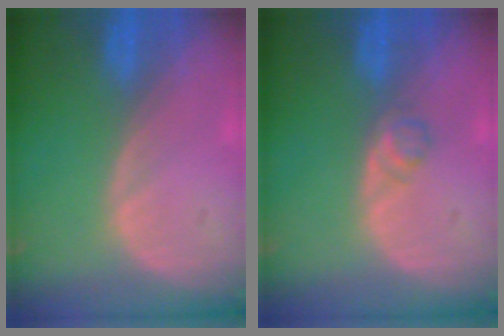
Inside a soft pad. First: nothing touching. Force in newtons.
{"total": 1.6, "press": 1.6, "slide": 0.2}